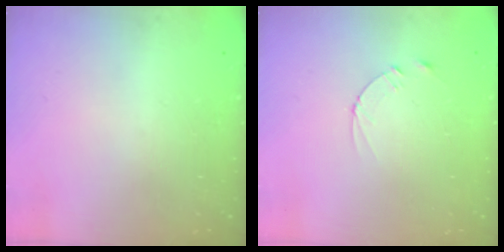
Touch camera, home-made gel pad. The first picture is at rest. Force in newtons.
{"total": 2.4, "press": 2.3, "slide": 0.2}